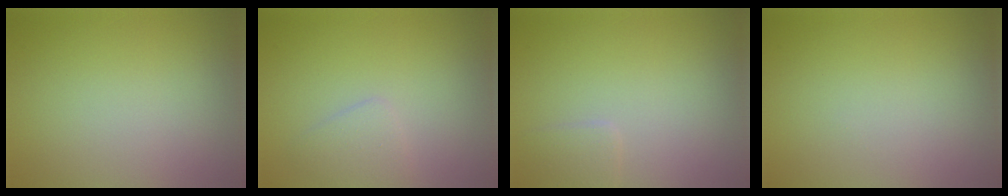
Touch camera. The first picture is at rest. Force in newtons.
{"total": 1.6, "press": 1.6, "slide": 0.0}
{"total": 1.4, "press": 1.4, "slide": 0.1}
{"total": 0.0}